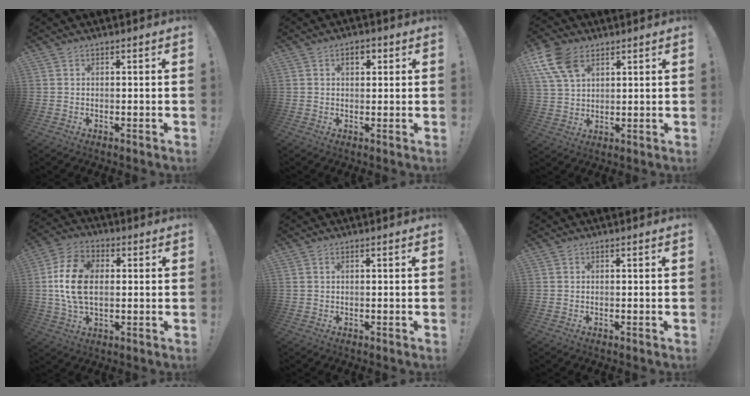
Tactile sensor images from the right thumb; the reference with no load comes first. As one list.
[{"total": 3.7, "force": [1.4, 2.1, 2.7], "torque": [-0.034, 0.000, 0.020]}, {"total": 12.4, "force": [6.2, 8.0, 7.1], "torque": [-0.138, -0.018, 0.122]}, {"total": 14.9, "force": [1.0, 9.7, 11.3], "torque": [-0.216, 0.006, 0.018]}, {"total": 0.5, "force": [0.3, 0.2, 0.4], "torque": [-0.015, 0.003, 0.007]}, {"total": 0.0}]